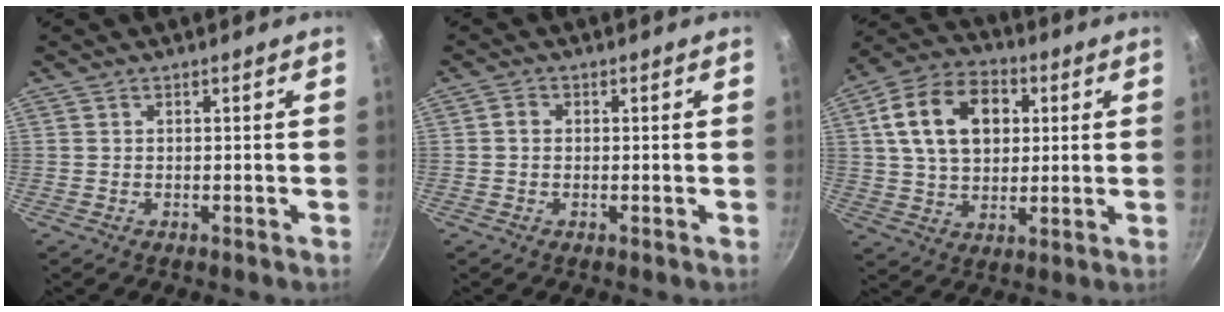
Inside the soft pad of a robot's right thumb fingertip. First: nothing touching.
{"total": 1.5, "force": [-0.1, 1.3, 0.8], "torque": [-0.015, 0.007, -0.005]}
{"total": 16.3, "force": [3.9, 11.4, 11.0], "torque": [-0.164, 0.012, 0.056]}